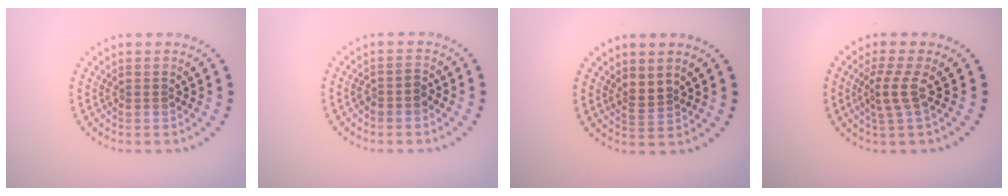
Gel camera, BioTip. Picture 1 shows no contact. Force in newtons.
{"total": 1.2, "press": 1.0, "slide": 0.6}
{"total": 1.6, "press": 1.3, "slide": 1.0}
{"total": 2.2, "press": 1.5, "slide": 1.7}